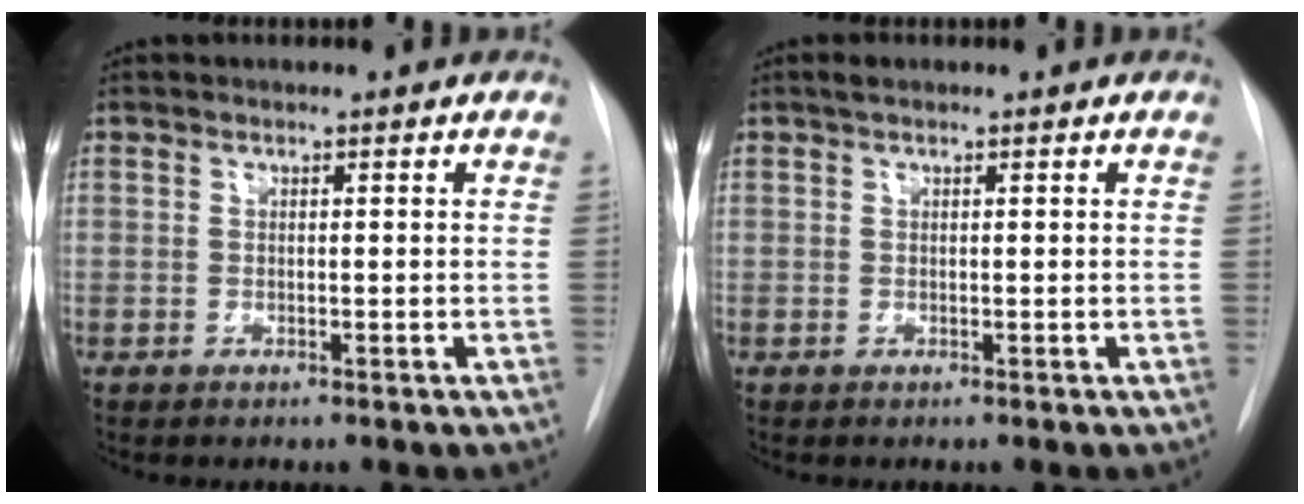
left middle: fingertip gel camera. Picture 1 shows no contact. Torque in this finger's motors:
{"motor_torque": [0.29, -0.25, -0.03, 0.00]}